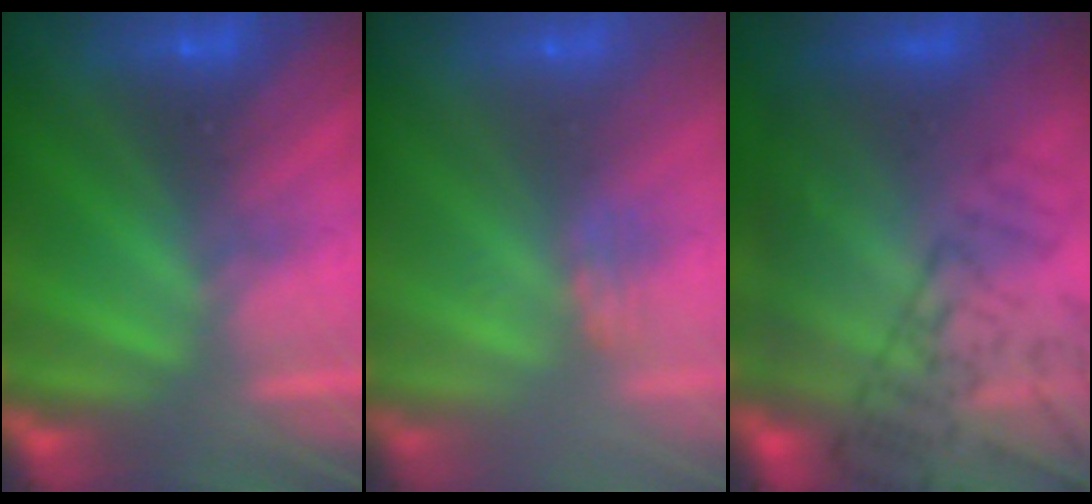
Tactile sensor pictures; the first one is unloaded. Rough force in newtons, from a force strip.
{"total": 2.4}
{"total": 8.0}